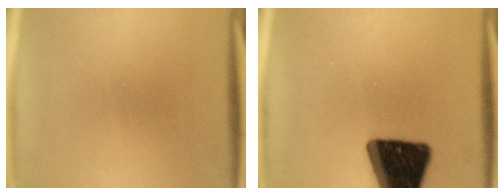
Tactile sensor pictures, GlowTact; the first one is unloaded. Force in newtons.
{"total": 19.6}